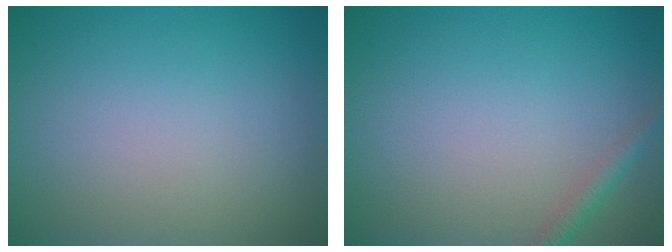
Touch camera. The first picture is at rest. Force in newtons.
{"total": 1.4, "press": 1.4, "slide": 0.1}